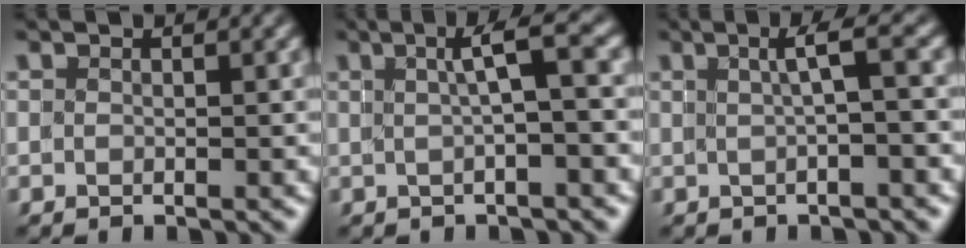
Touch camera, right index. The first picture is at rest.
{"total": 2.7, "force": [0.4, -0.7, 2.6], "torque": [-0.027, 0.012, 0.008]}
{"total": 2.1, "force": [0.1, -0.7, 1.9], "torque": [-0.021, 0.007, 0.007]}